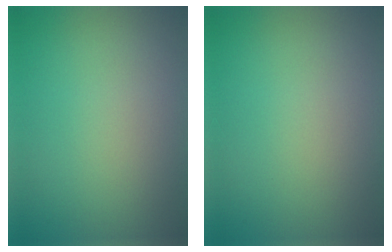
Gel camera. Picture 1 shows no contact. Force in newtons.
{"total": 0.0}